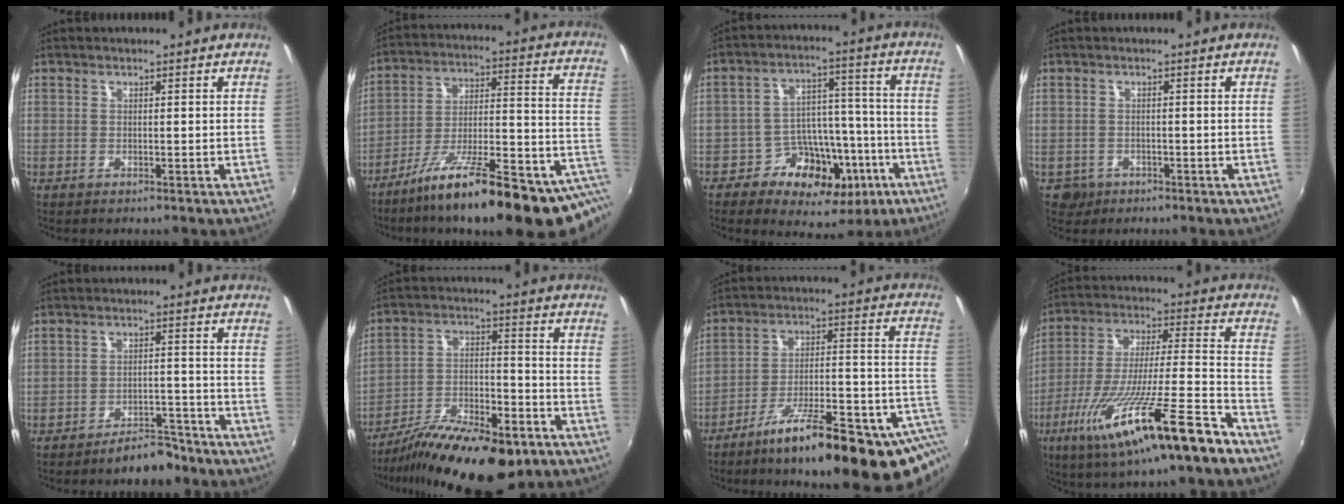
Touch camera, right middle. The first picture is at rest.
{"total": 23.1, "force": [-11.8, 4.5, 19.4], "torque": [-0.269, -0.033, -0.179]}
{"total": 14.1, "force": [-7.0, 10.5, 6.3], "torque": [-0.117, 0.036, -0.086]}
{"total": 3.1, "force": [-1.4, 2.6, 0.7], "torque": [-0.021, -0.002, -0.019]}
{"total": 6.1, "force": [-5.3, 2.3, 2.1], "torque": [-0.043, 0.021, -0.065]}
{"total": 20.1, "force": [-14.0, 6.5, 12.8], "torque": [-0.226, -0.031, -0.220]}
{"total": 20.4, "force": [-9.2, 3.8, 17.8], "torque": [-0.247, -0.022, -0.139]}
{"total": 22.3, "force": [-13.8, 1.4, 17.4], "torque": [-0.315, -0.055, -0.232]}